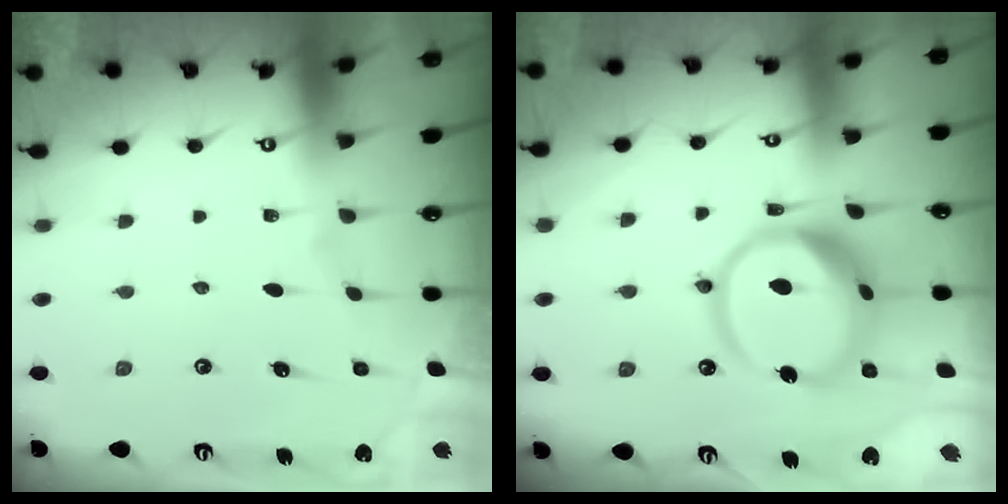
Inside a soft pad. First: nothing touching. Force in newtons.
{"total": 17.0, "press": 16.9, "slide": 1.9}